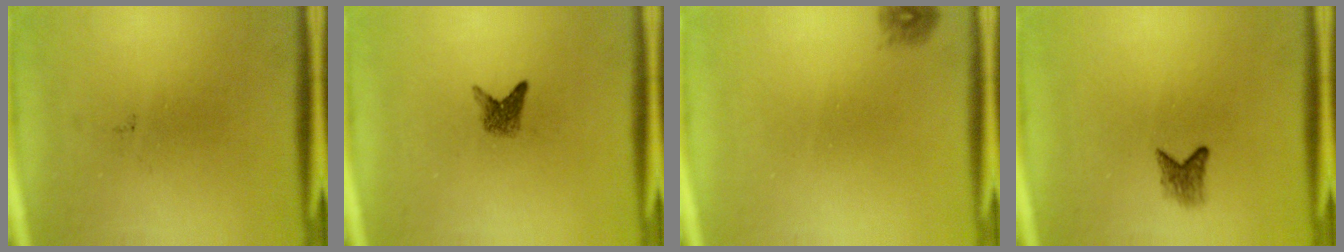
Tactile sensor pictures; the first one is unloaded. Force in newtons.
{"total": 1.8}
{"total": 0.9}
{"total": 1.8}